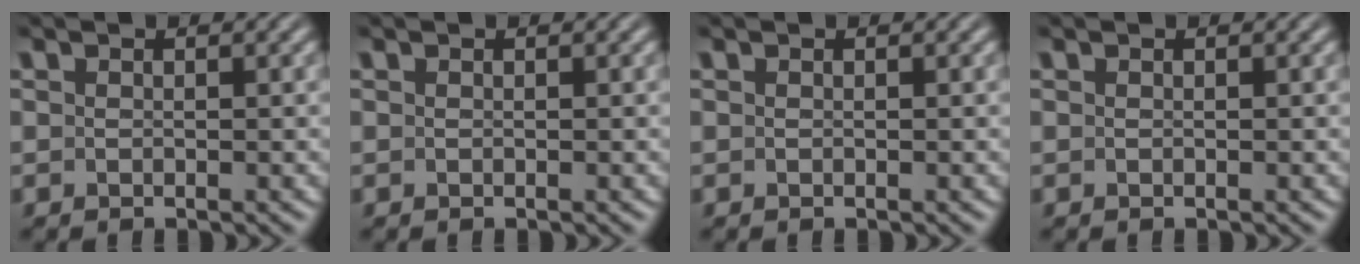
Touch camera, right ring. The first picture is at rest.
{"total": 0.0}
{"total": 0.0}
{"total": 0.0}